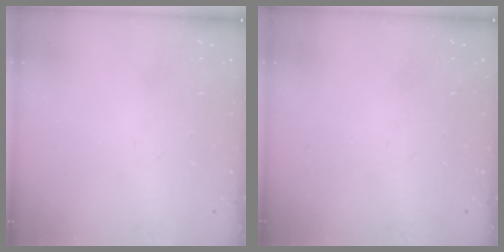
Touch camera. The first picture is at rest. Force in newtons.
{"total": 0.0}